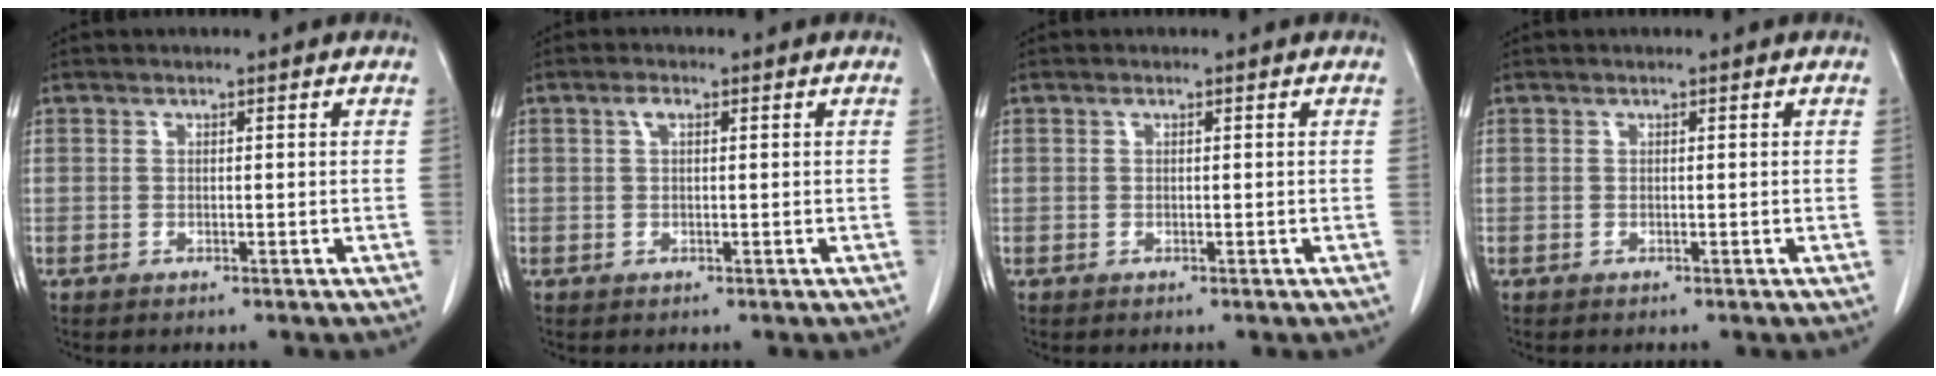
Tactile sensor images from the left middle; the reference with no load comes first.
{"total": 1.3, "force": [0.5, 0.6, 1.1], "torque": [-0.022, 0.008, 0.009]}
{"total": 0.0}
{"total": 0.0}